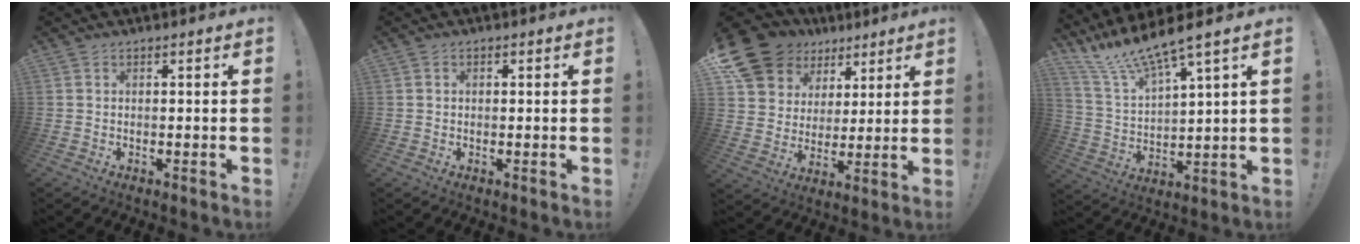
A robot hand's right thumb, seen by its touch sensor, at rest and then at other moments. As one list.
[{"total": 0.7, "force": [0.0, 0.6, 0.4], "torque": [-0.002, 0.002, -0.002]}, {"total": 16.2, "force": [10.1, 11.3, 5.7], "torque": [-0.102, -0.058, 0.208]}, {"total": 12.1, "force": [10.7, 0.8, 5.6], "torque": [-0.126, -0.079, 0.187]}]